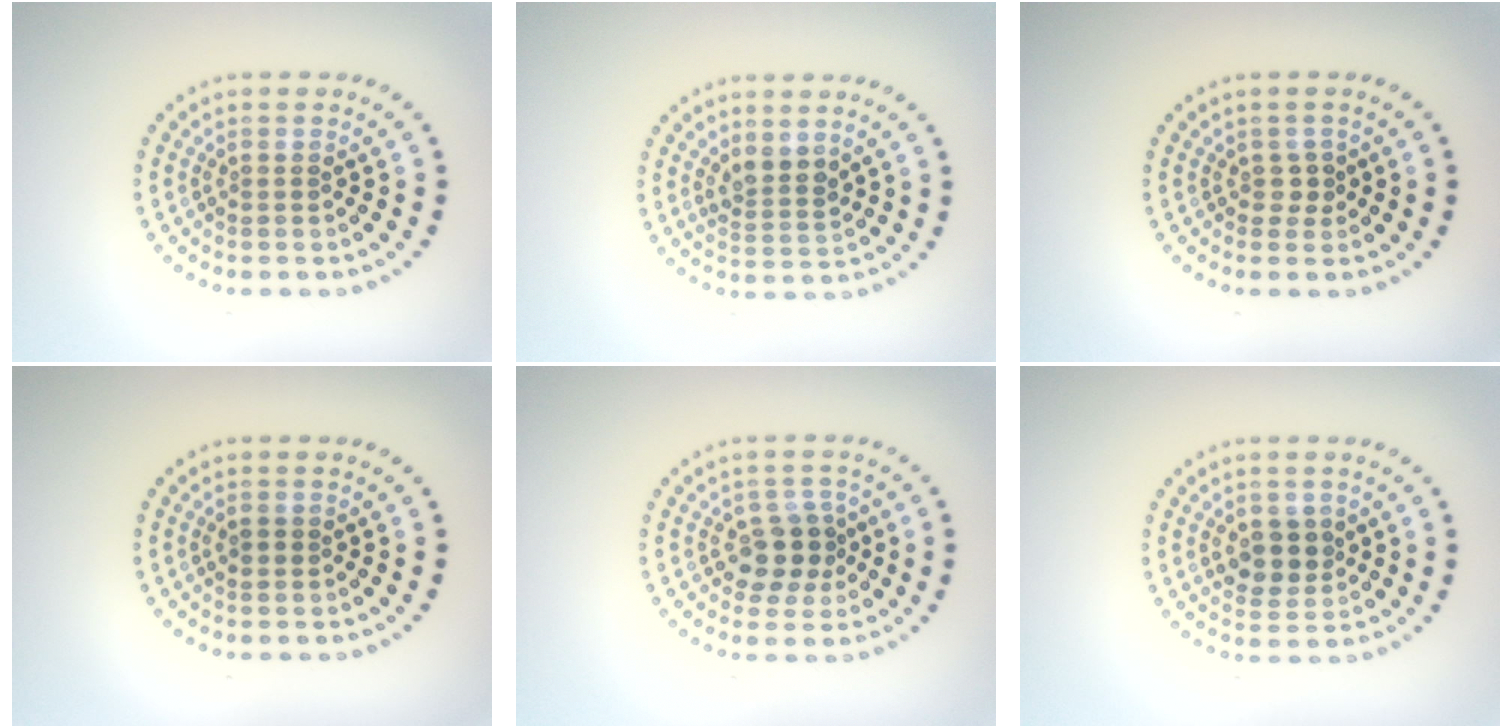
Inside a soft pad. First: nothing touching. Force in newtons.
{"total": 2.2, "press": 1.9, "slide": 1.2}
{"total": 1.0, "press": 0.9, "slide": 0.5}
{"total": 0.9, "press": 0.8, "slide": 0.3}
{"total": 3.7, "press": 3.4, "slide": 1.4}
{"total": 3.0, "press": 2.8, "slide": 0.9}